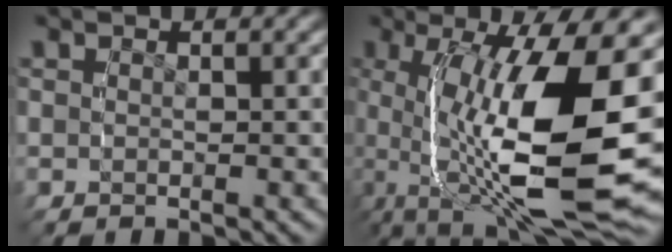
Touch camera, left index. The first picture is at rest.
{"total": 13.8, "force": [-1.8, 5.9, 12.3], "torque": [-0.221, -0.025, -0.001]}